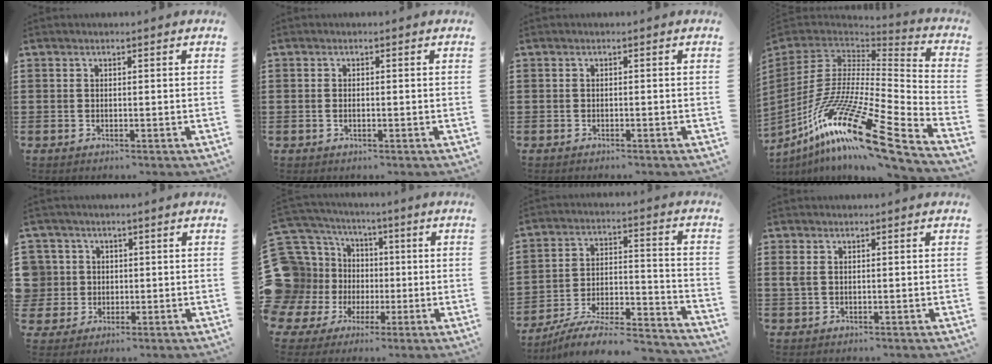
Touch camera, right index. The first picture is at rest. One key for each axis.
{"total": 0.7, "fx": -0.2, "fy": 0.2, "fz": 0.6, "tx": -0.013, "ty": -0.001, "tz": -0.004}
{"total": 0.6, "fx": -0.6, "fy": -0.1, "fz": 0.0, "tx": -0.001, "ty": -0.003, "tz": -0.013}
{"total": 20.4, "fx": -12.1, "fy": 4.0, "fz": 15.9, "tx": -0.330, "ty": 0.015, "tz": -0.229}
{"total": 4.6, "fx": 0.5, "fy": 4.5, "fz": 0.3, "tx": -0.044, "ty": 0.010, "tz": 0.004}
{"total": 12.1, "fx": -2.1, "fy": 11.5, "fz": 2.8, "tx": -0.131, "ty": -0.012, "tz": -0.017}
{"total": 7.9, "fx": -7.1, "fy": 1.1, "fz": 3.4, "tx": -0.056, "ty": 0.004, "tz": -0.139}
{"total": 1.3, "fx": 0.4, "fy": 0.7, "fz": 1.0, "tx": -0.030, "ty": 0.002, "tz": 0.005}